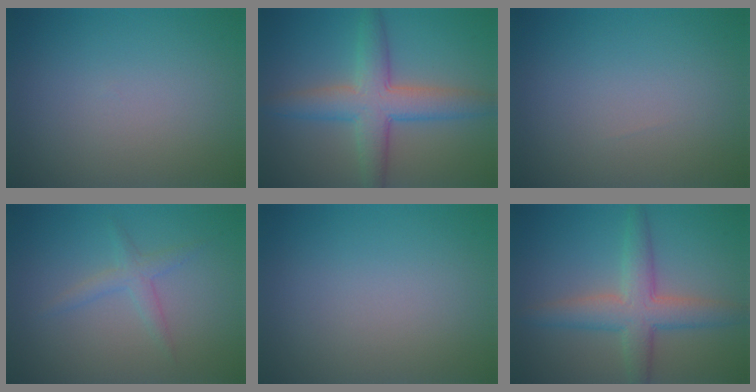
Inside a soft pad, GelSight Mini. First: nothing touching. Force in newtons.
{"total": 5.8, "press": 5.8, "slide": 0.2}
{"total": 0.0}
{"total": 1.8, "press": 1.8, "slide": 0.1}
{"total": 0.0}
{"total": 4.9, "press": 4.9, "slide": 0.1}